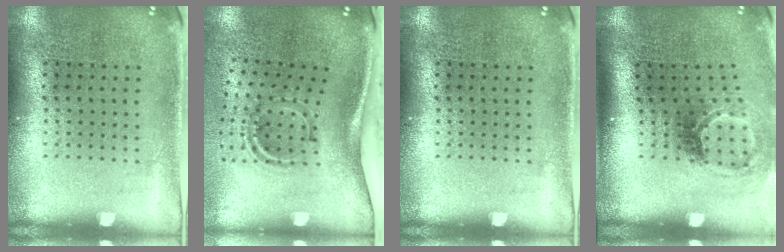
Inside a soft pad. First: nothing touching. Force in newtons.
{"total": 2.1, "press": 1.2, "slide": 1.7}
{"total": 0.0}
{"total": 1.9, "press": 1.2, "slide": 1.4}